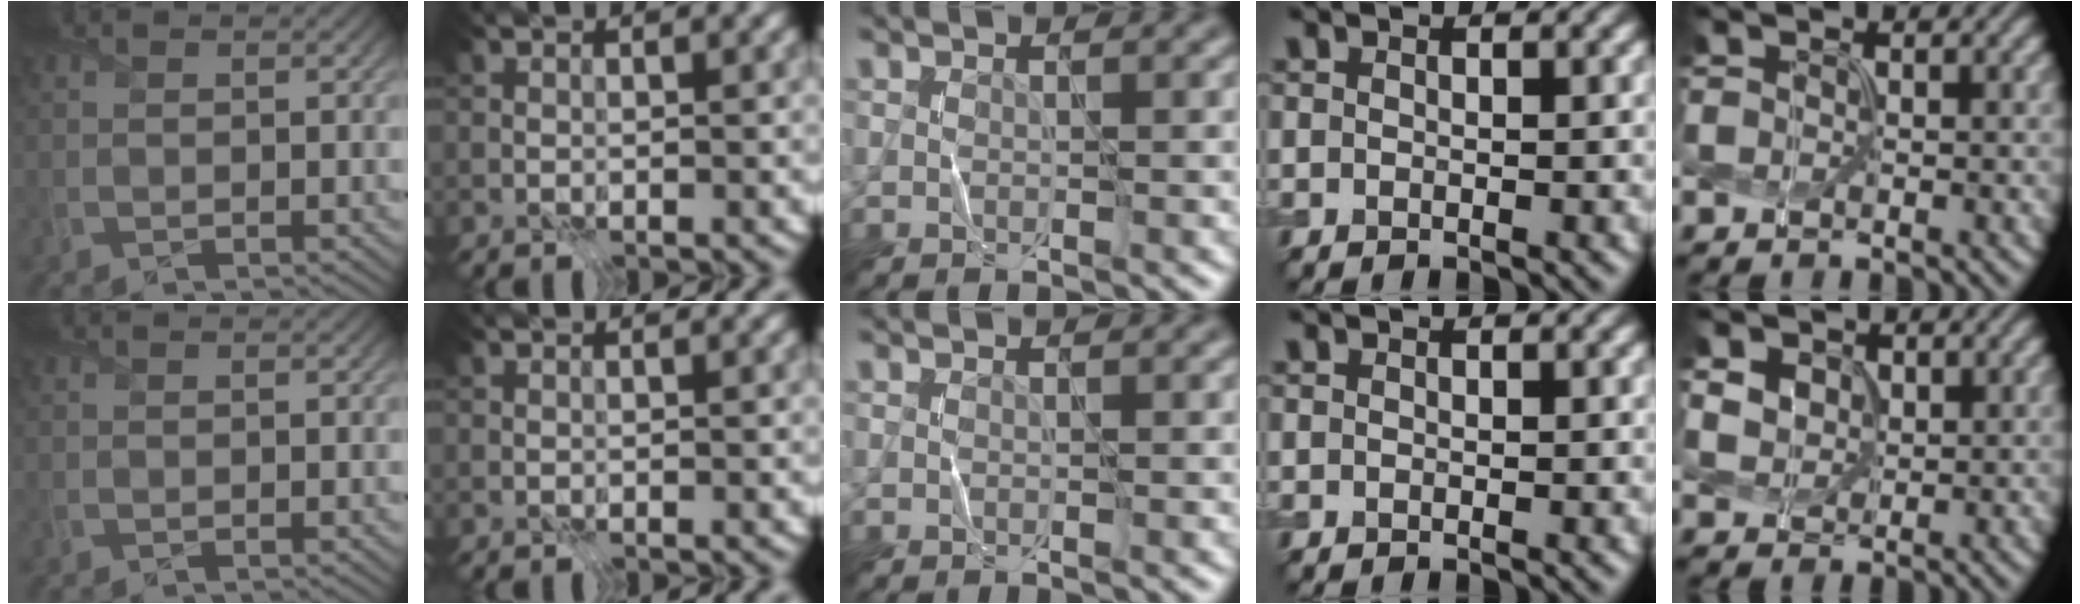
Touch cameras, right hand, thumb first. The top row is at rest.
{"little": {"total": 2.5, "force": [0.8, 2.1, 0.9], "torque": [-0.041, 0.000, 0.023]}}